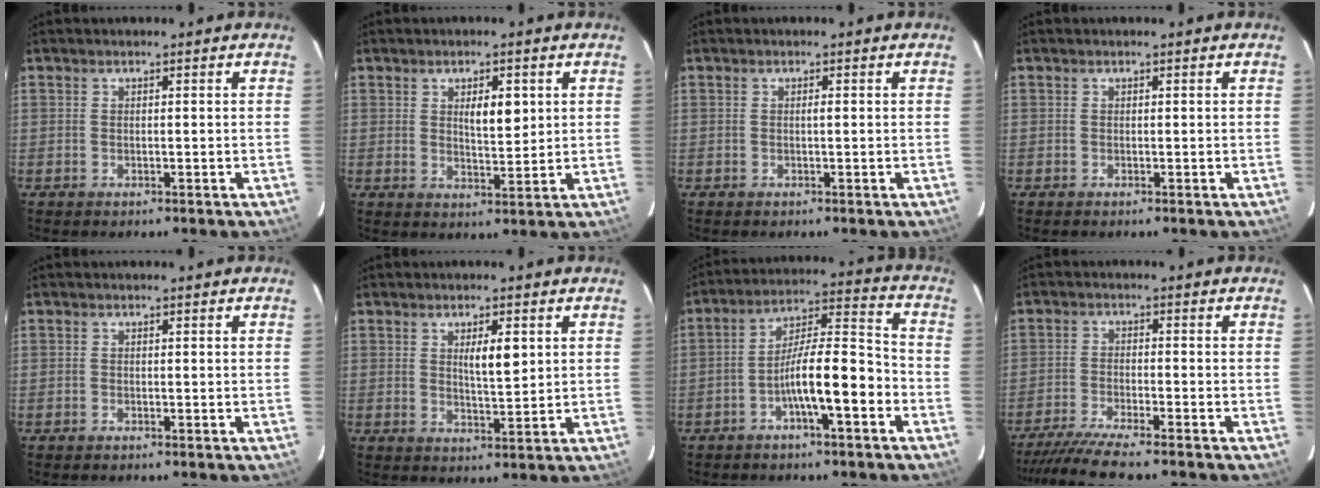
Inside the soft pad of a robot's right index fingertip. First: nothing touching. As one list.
[{"total": 4.6, "force": [1.5, 1.5, 4.1], "torque": [-0.065, -0.002, 0.026]}, {"total": 0.5, "force": [0.0, 0.0, 0.5], "torque": [-0.008, 0.001, 0.000]}, {"total": 0.0}, {"total": 0.0}, {"total": 4.3, "force": [1.4, 0.9, 4.0], "torque": [-0.065, -0.004, 0.024]}, {"total": 11.1, "force": [-4.3, 1.6, 10.1], "torque": [-0.175, 0.024, -0.072]}, {"total": 9.4, "force": [-8.2, -0.4, 4.5], "torque": [-0.067, -0.026, -0.133]}]